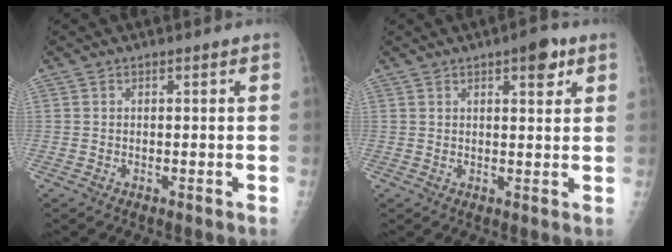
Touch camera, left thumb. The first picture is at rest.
{"total": 4.6, "force": [2.4, 1.7, 3.5], "torque": [-0.029, -0.008, 0.029]}